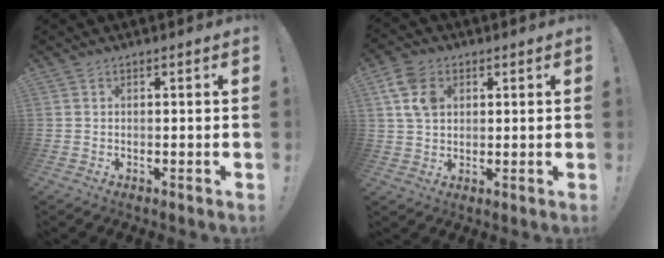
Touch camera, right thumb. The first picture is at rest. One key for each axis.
{"total": 8.8, "fx": 2.6, "fy": 6.4, "fz": 5.5, "tx": -0.113, "ty": 0.006, "tz": 0.053}